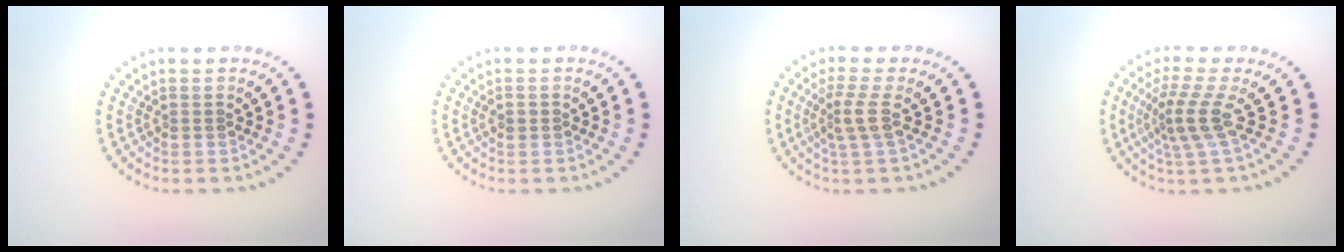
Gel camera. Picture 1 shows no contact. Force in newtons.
{"total": 1.0, "press": 1.0, "slide": 0.1}
{"total": 2.4, "press": 1.7, "slide": 1.7}
{"total": 3.3, "press": 2.3, "slide": 2.4}